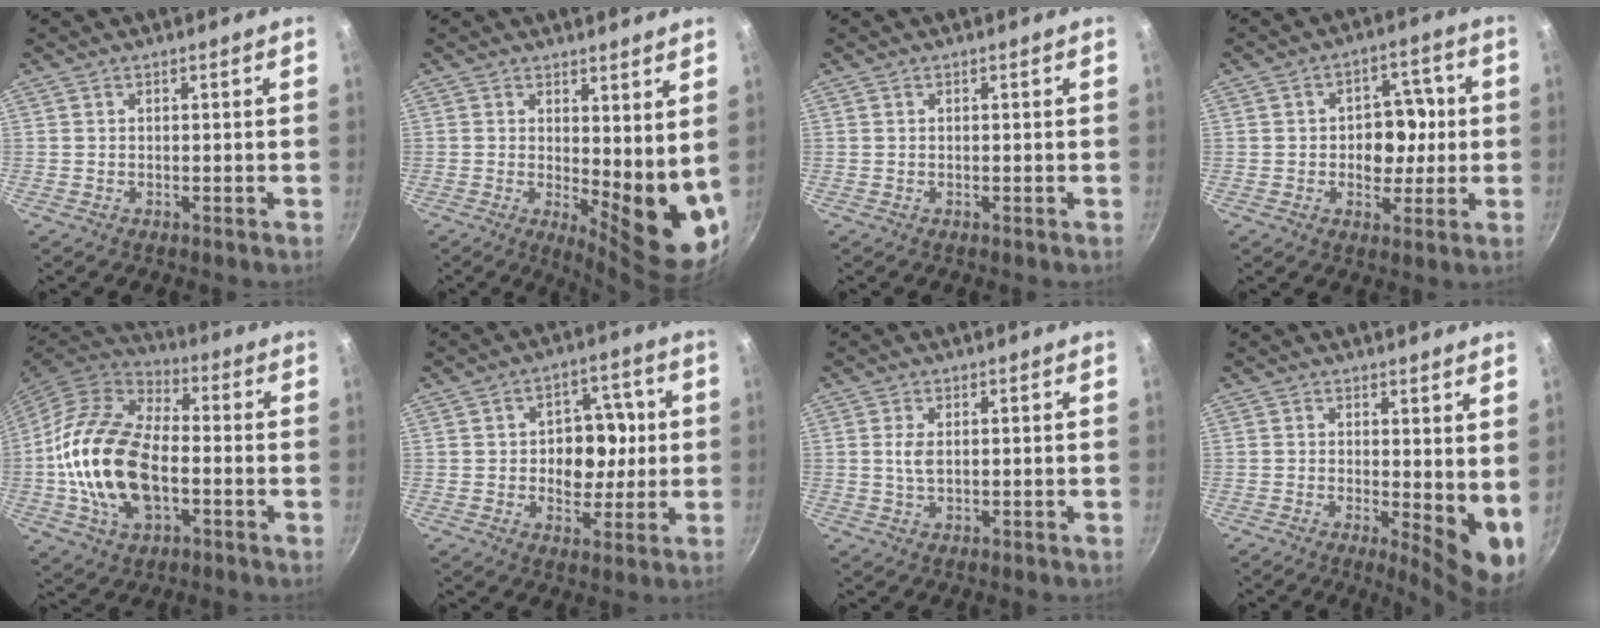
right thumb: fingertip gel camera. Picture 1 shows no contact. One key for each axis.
{"total": 11.2, "fx": 2.3, "fy": 4.4, "fz": 10.1, "tx": -0.112, "ty": -0.042, "tz": 0.038}
{"total": 0.0}
{"total": 8.7, "fx": -0.1, "fy": 6.6, "fz": 5.7, "tx": -0.027, "ty": 0.008, "tz": -0.005}
{"total": 20.3, "fx": -2.6, "fy": 12.0, "fz": 16.2, "tx": -0.298, "ty": 0.029, "tz": -0.054}
{"total": 10.2, "fx": 0.3, "fy": 7.7, "fz": 6.7, "tx": -0.045, "ty": 0.005, "tz": 0.002}
{"total": 2.5, "fx": 0.3, "fy": 1.2, "fz": 2.2, "tx": -0.042, "ty": -0.002, "tz": 0.008}
{"total": 7.8, "fx": 0.8, "fy": 3.0, "fz": 7.2, "tx": -0.086, "ty": -0.021, "tz": 0.012}